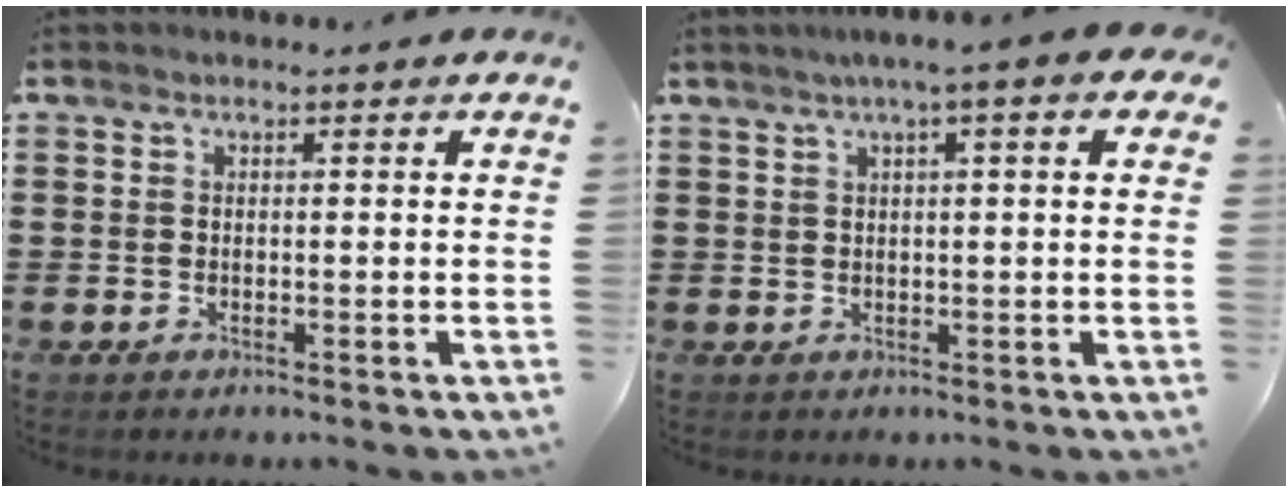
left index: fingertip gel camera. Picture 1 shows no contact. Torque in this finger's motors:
{"motor_torque": [2.14, 0.00, 1.04, 0.21]}